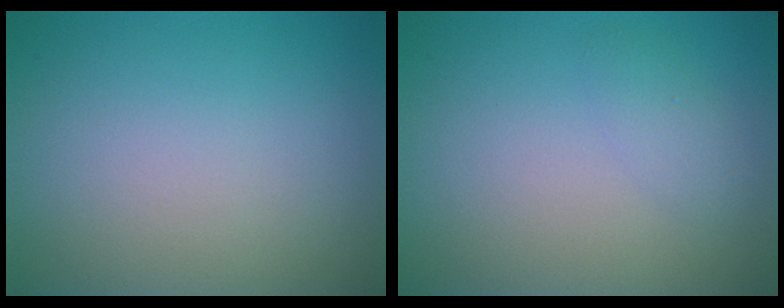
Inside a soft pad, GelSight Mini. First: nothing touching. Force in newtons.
{"total": 1.2, "press": 1.2, "slide": 0.1}